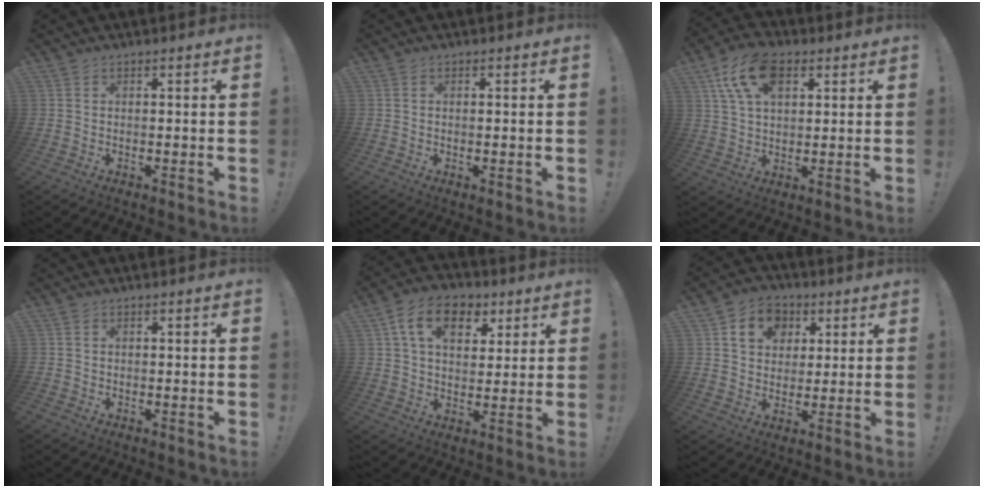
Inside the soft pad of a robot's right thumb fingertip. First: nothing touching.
{"total": 0.7, "force": [0.1, -0.1, 0.7], "torque": [-0.008, -0.002, -0.001]}
{"total": 13.9, "force": [6.0, 8.2, 9.5], "torque": [-0.170, -0.008, 0.113]}
{"total": 0.7, "force": [-0.3, 0.6, -0.2], "torque": [-0.001, 0.003, -0.005]}
{"total": 13.2, "force": [5.3, 9.2, 7.9], "torque": [-0.121, -0.007, 0.100]}
{"total": 11.1, "force": [4.3, 9.2, 4.6], "torque": [-0.069, -0.012, 0.085]}